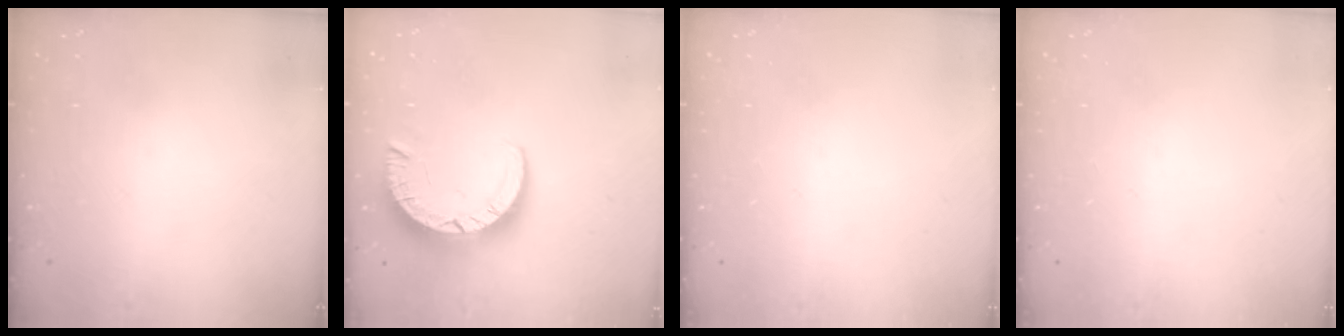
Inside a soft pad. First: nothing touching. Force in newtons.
{"total": 8.9, "press": 8.8, "slide": 1.1}
{"total": 0.0}
{"total": 0.0}